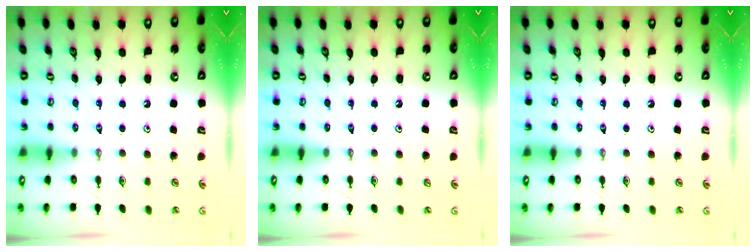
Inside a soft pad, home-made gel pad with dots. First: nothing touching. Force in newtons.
{"total": 1.1, "press": 0.1, "slide": 1.1}
{"total": 0.0}